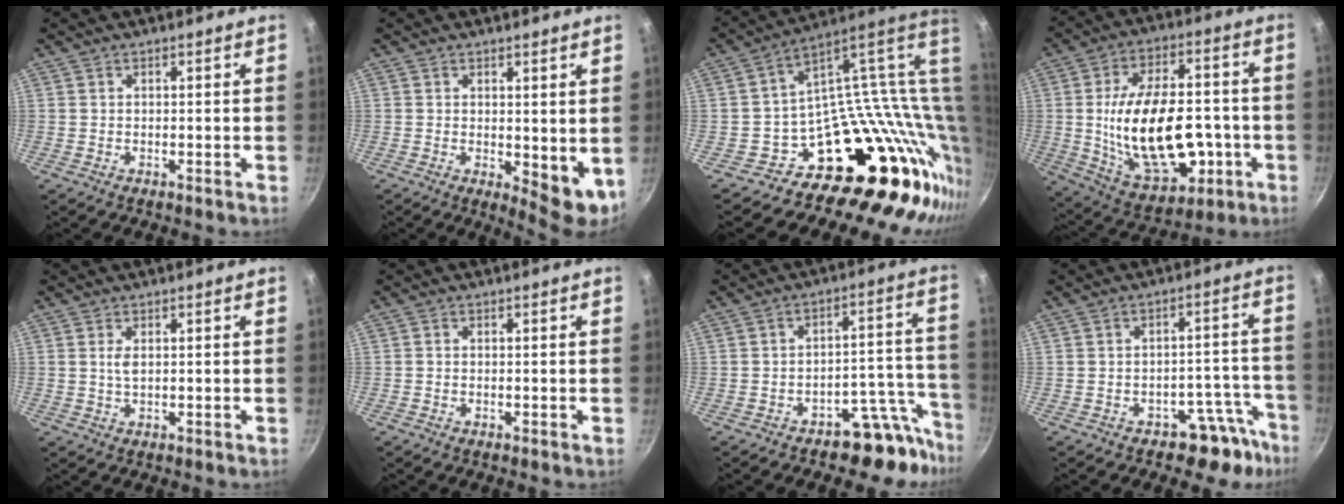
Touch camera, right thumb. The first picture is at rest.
{"total": 6.5, "force": [0.7, 3.1, 5.7], "torque": [-0.069, -0.014, 0.016]}
{"total": 25.6, "force": [6.2, 18.2, 16.9], "torque": [-0.212, -0.038, 0.096]}
{"total": 24.8, "force": [-3.2, 14.3, 20.0], "torque": [-0.317, 0.026, -0.026]}
{"total": 1.8, "force": [0.4, 0.8, 1.5], "torque": [-0.028, -0.002, 0.007]}
{"total": 0.6, "force": [-0.3, 0.4, 0.4], "torque": [-0.008, 0.003, -0.008]}
{"total": 10.5, "force": [-8.4, 5.1, 3.7], "torque": [0.028, 0.104, -0.116]}
{"total": 8.5, "force": [-6.3, 5.1, 2.6], "torque": [0.053, 0.077, -0.071]}